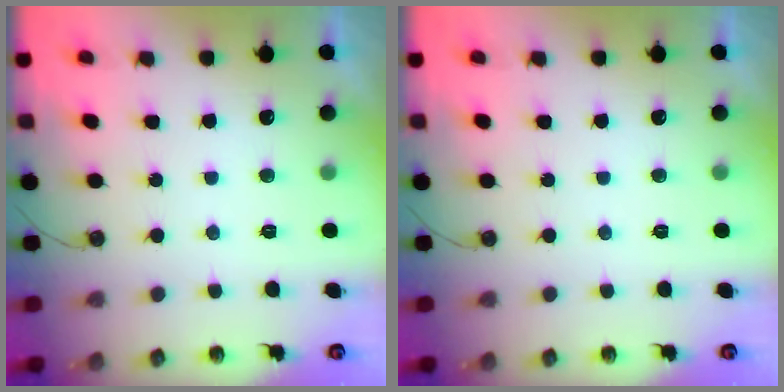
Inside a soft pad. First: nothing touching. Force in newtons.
{"total": 0.0}